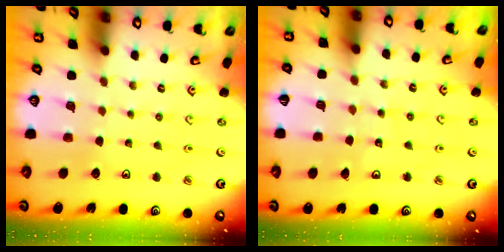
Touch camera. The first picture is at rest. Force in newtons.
{"total": 5.8, "press": 5.8, "slide": 0.5}